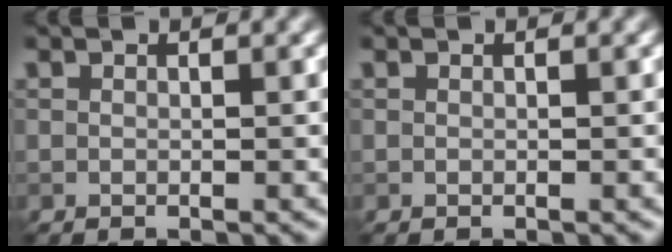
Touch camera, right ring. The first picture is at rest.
{"total": 0.0}